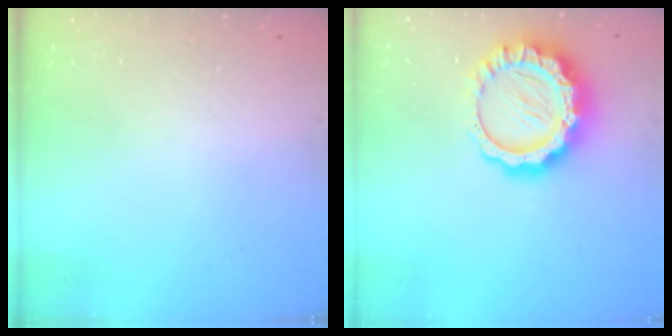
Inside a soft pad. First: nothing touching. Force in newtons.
{"total": 13.5, "press": 13.4, "slide": 1.1}